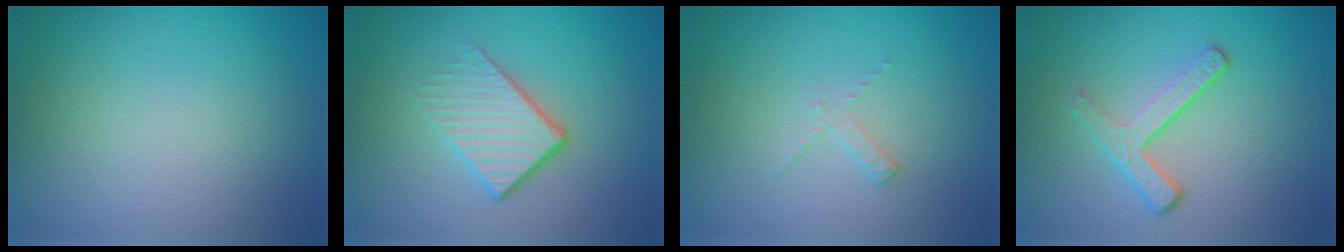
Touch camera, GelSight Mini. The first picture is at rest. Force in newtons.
{"total": 4.1, "press": 2.6, "slide": 3.1}
{"total": 1.1, "press": 1.1, "slide": 0.2}
{"total": 3.3, "press": 2.3, "slide": 2.3}